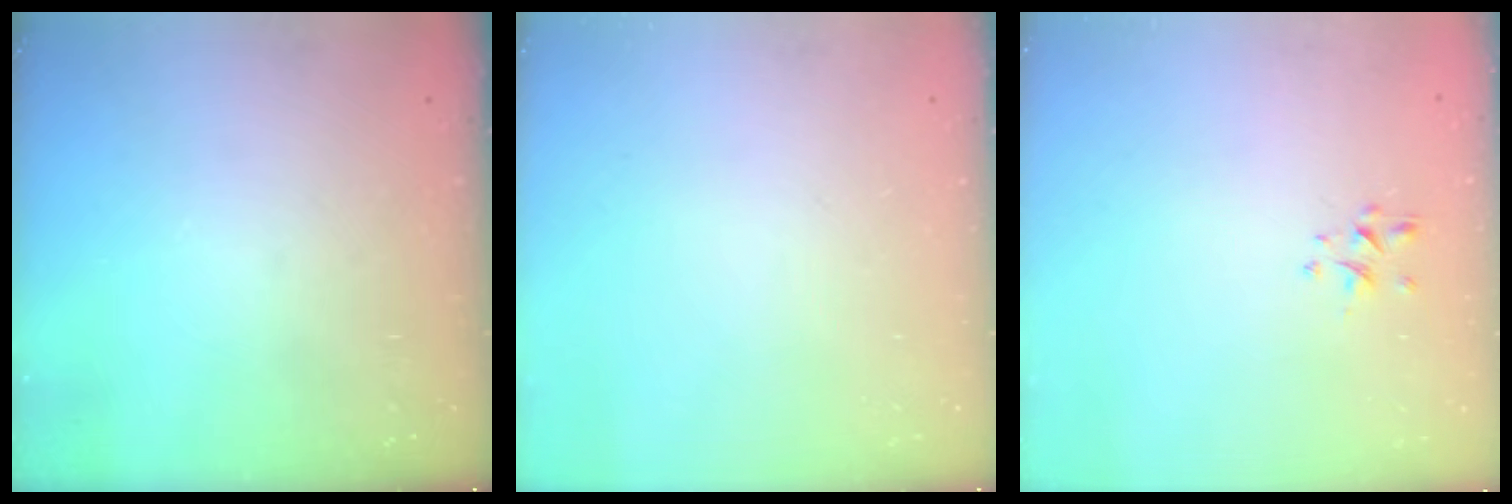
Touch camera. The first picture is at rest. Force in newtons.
{"total": 0.0}
{"total": 1.3, "press": 1.1, "slide": 0.6}